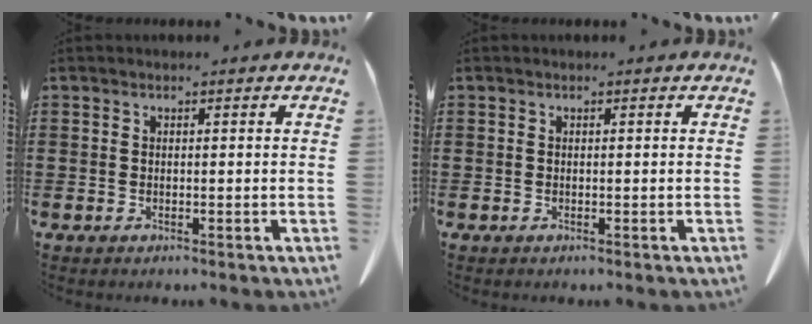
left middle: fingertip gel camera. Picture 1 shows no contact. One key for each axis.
{"total": 0.0}